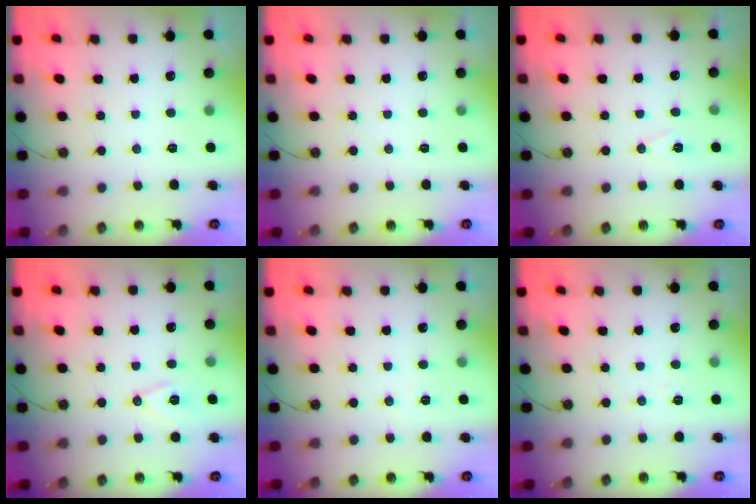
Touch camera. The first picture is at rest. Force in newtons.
{"total": 0.0}
{"total": 6.4, "press": 4.5, "slide": 4.5}
{"total": 8.5, "press": 7.8, "slide": 3.5}
{"total": 5.7, "press": 3.8, "slide": 4.3}
{"total": 4.7, "press": 4.6, "slide": 1.2}